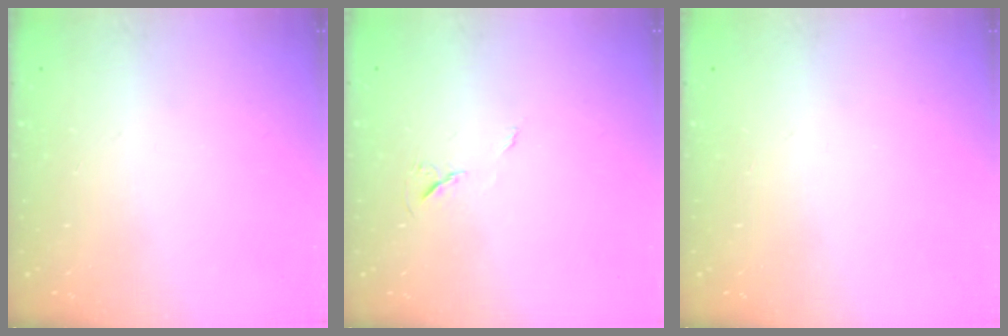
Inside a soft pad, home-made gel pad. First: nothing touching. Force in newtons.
{"total": 5.8, "press": 5.4, "slide": 2.2}
{"total": 0.0}